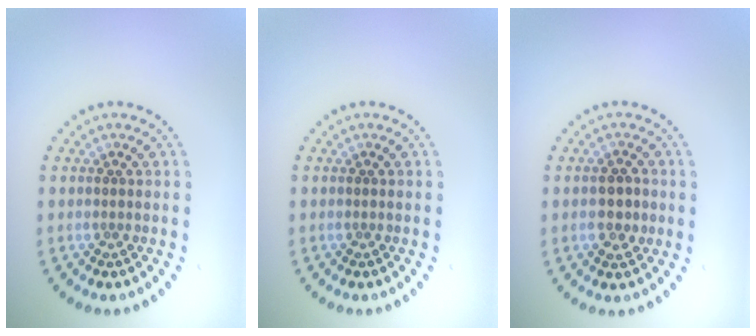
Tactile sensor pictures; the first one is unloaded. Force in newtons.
{"total": 0.0}
{"total": 2.2, "press": 2.2, "slide": 0.1}